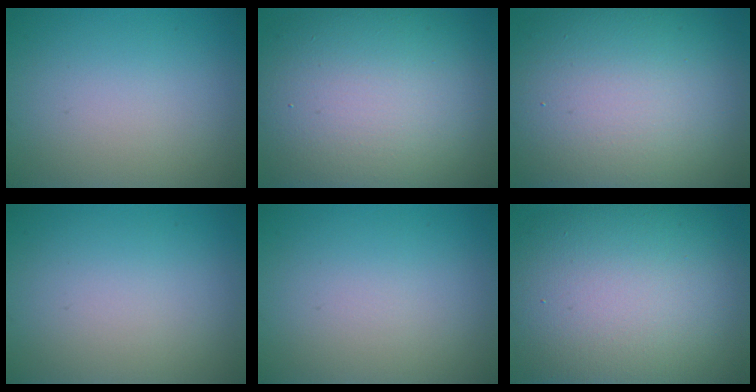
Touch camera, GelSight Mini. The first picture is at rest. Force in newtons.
{"total": 15.0, "press": 15.0, "slide": 0.9}
{"total": 16.7, "press": 16.6, "slide": 1.6}
{"total": 0.0}
{"total": 0.0}
{"total": 15.3, "press": 15.2, "slide": 1.2}